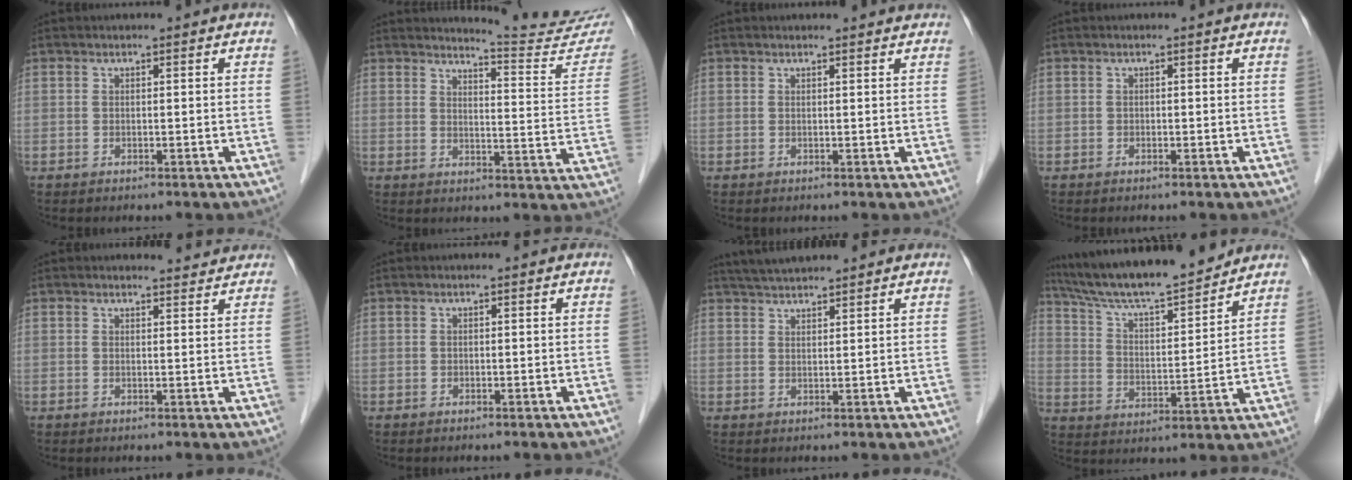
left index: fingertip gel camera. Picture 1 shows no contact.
{"total": 13.9, "force": [13.8, -0.5, 1.5], "torque": [-0.013, -0.096, 0.149]}
{"total": 2.0, "force": [2.0, 0.2, 0.2], "torque": [-0.011, 0.002, 0.018]}
{"total": 0.0}
{"total": 2.3, "force": [2.3, 0.3, -0.2], "torque": [-0.007, -0.004, 0.025]}
{"total": 0.0}
{"total": 5.2, "force": [4.9, 0.2, 1.8], "torque": [-0.033, 0.032, 0.089]}
{"total": 16.8, "force": [15.2, 1.6, 6.9], "torque": [-0.123, 0.009, 0.250]}